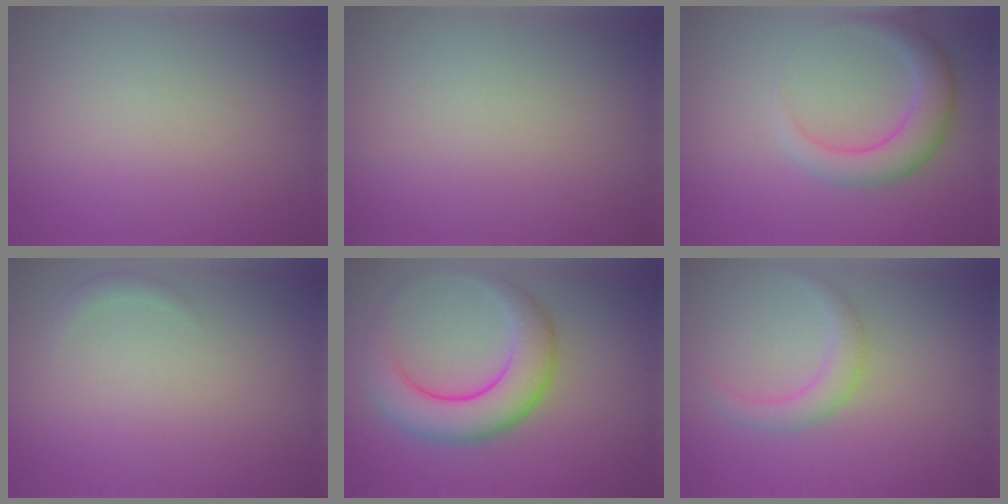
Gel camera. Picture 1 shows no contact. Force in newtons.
{"total": 0.0}
{"total": 4.1, "press": 4.1, "slide": 0.1}
{"total": 0.9, "press": 0.9, "slide": 0.1}
{"total": 6.5, "press": 6.5, "slide": 0.1}
{"total": 2.4, "press": 2.4, "slide": 0.1}